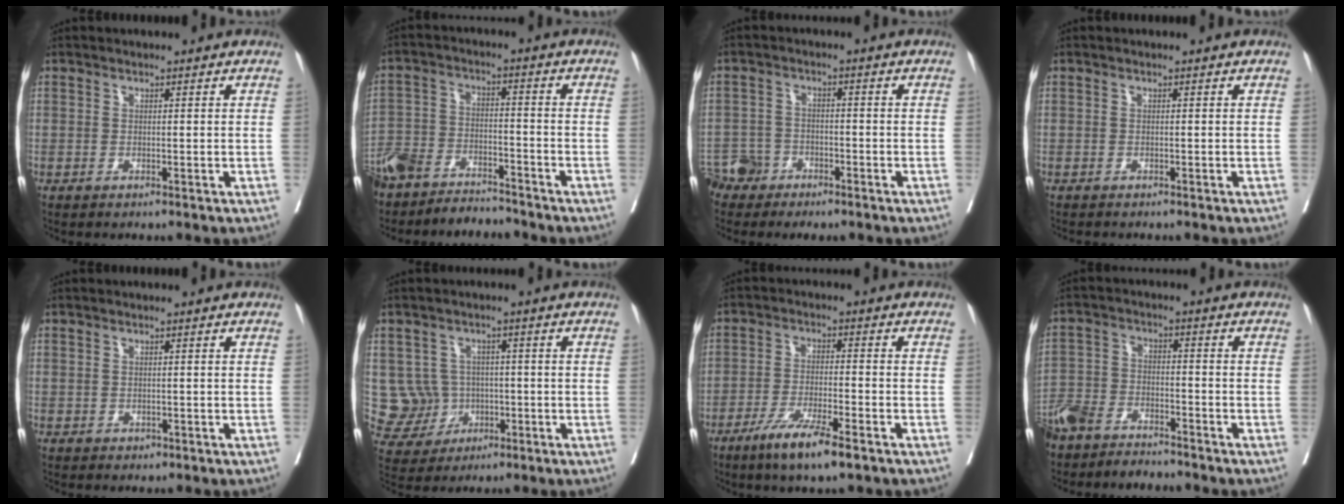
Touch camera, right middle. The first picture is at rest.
{"total": 12.2, "force": [-10.8, 4.3, 3.6], "torque": [-0.068, 0.011, -0.185]}
{"total": 3.9, "force": [-3.2, 2.2, -0.5], "torque": [0.011, 0.005, -0.063]}
{"total": 1.3, "force": [-1.2, 0.4, 0.4], "torque": [-0.010, -0.004, -0.018]}
{"total": 0.6, "force": [-0.1, 0.5, 0.2], "torque": [-0.004, 0.000, 0.002]}
{"total": 6.7, "force": [-0.2, 6.7, 1.0], "torque": [-0.019, 0.012, 0.009]}
{"total": 7.8, "force": [-5.1, 0.7, 5.9], "torque": [-0.112, -0.015, -0.089]}
{"total": 10.4, "force": [-9.1, 3.6, 3.4], "torque": [-0.065, -0.002, -0.158]}